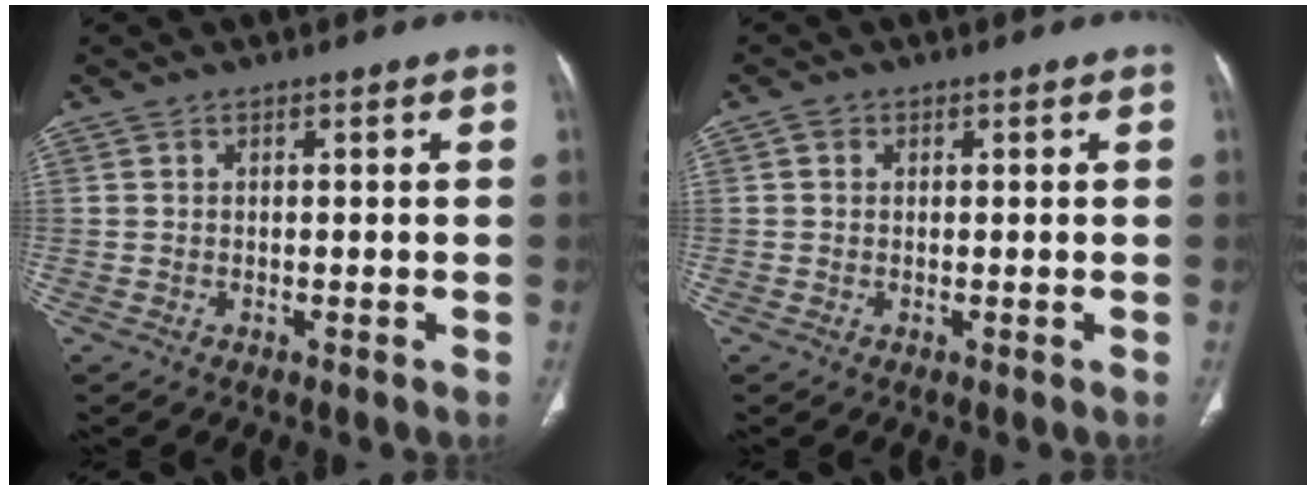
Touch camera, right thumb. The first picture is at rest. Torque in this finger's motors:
{"motor_torque": [-0.32, -0.32, 0.29, -0.28, -0.03]}